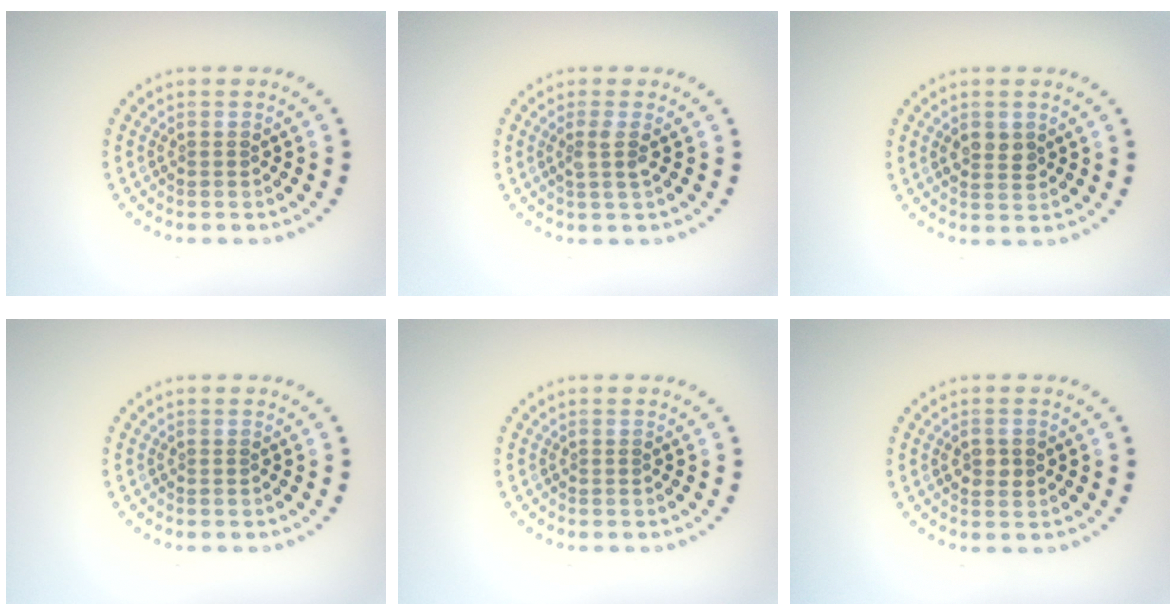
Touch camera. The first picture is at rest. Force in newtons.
{"total": 1.6, "press": 1.2, "slide": 1.0}
{"total": 2.1, "press": 2.0, "slide": 0.3}
{"total": 0.0}
{"total": 0.0}
{"total": 1.7, "press": 1.7, "slide": 0.2}